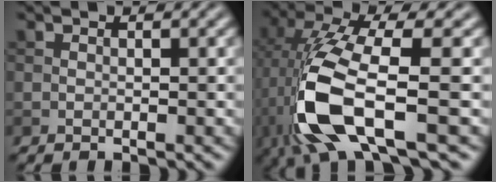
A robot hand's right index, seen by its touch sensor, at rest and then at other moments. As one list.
[{"total": 10.2, "force": [-2.7, 3.2, 9.3], "torque": [-0.210, -0.004, -0.054]}]